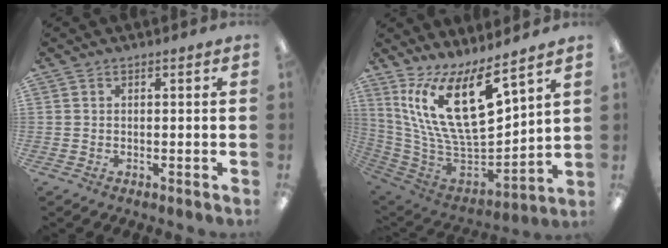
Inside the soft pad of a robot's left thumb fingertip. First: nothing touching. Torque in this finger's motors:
{"motor_torque": [0.38, 0.55, 1.60, -1.17, 0.21]}